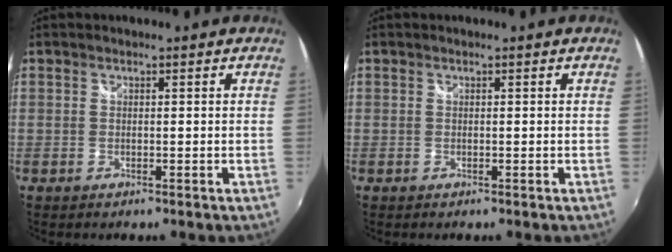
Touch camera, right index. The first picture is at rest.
{"total": 0.0}